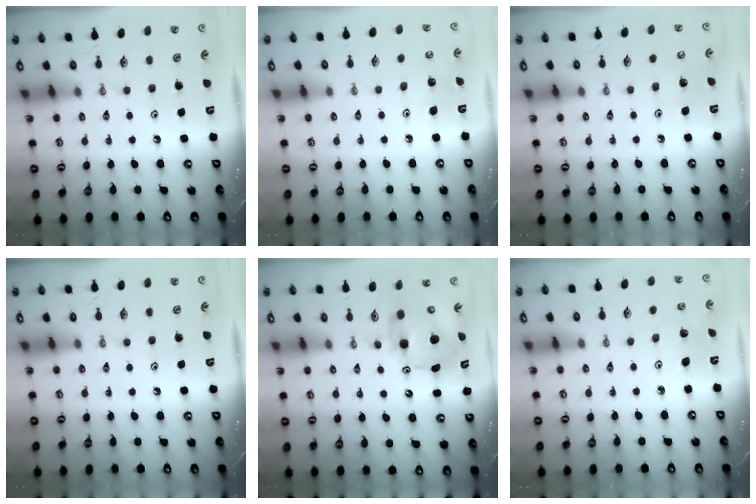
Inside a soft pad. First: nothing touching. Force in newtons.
{"total": 5.4, "press": 5.4, "slide": 0.8}
{"total": 4.5, "press": 4.4, "slide": 0.3}
{"total": 0.0}
{"total": 8.4, "press": 8.3, "slide": 0.2}
{"total": 4.9, "press": 4.8, "slide": 0.9}